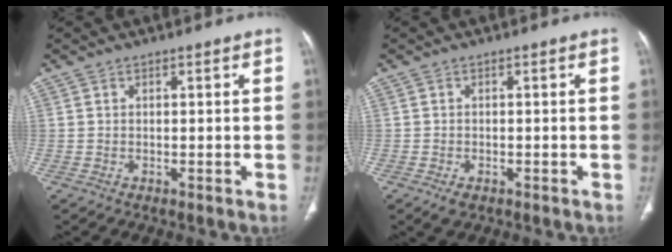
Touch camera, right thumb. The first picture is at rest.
{"total": 2.1, "force": [-1.1, 1.2, 1.3], "torque": [-0.025, 0.000, -0.013]}